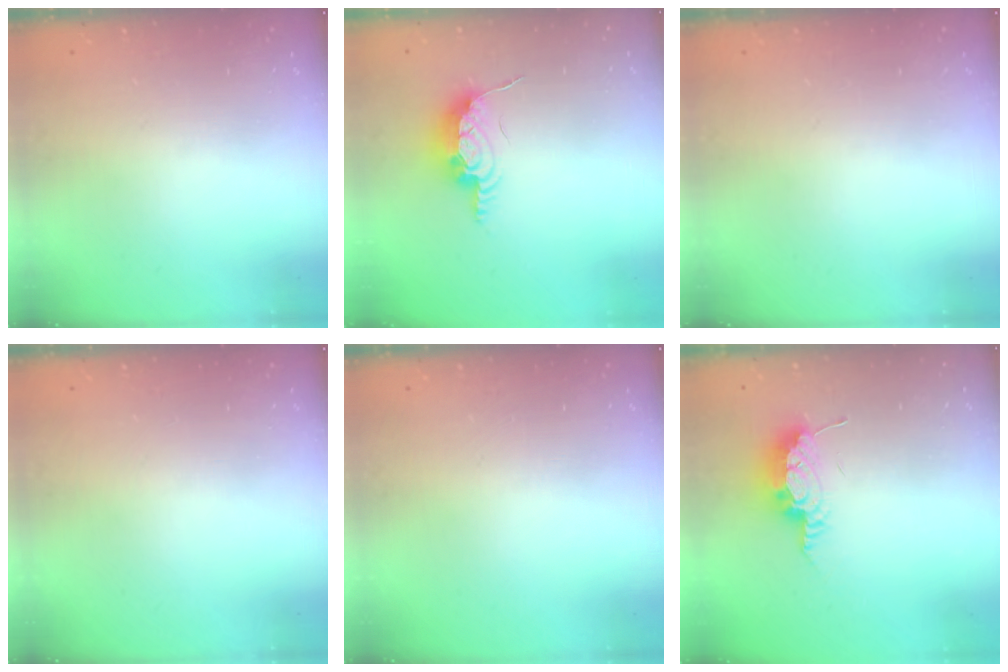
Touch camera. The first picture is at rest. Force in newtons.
{"total": 10.3, "press": 10.2, "slide": 0.9}
{"total": 0.0}
{"total": 0.0}
{"total": 0.0}
{"total": 8.4, "press": 8.4, "slide": 0.9}